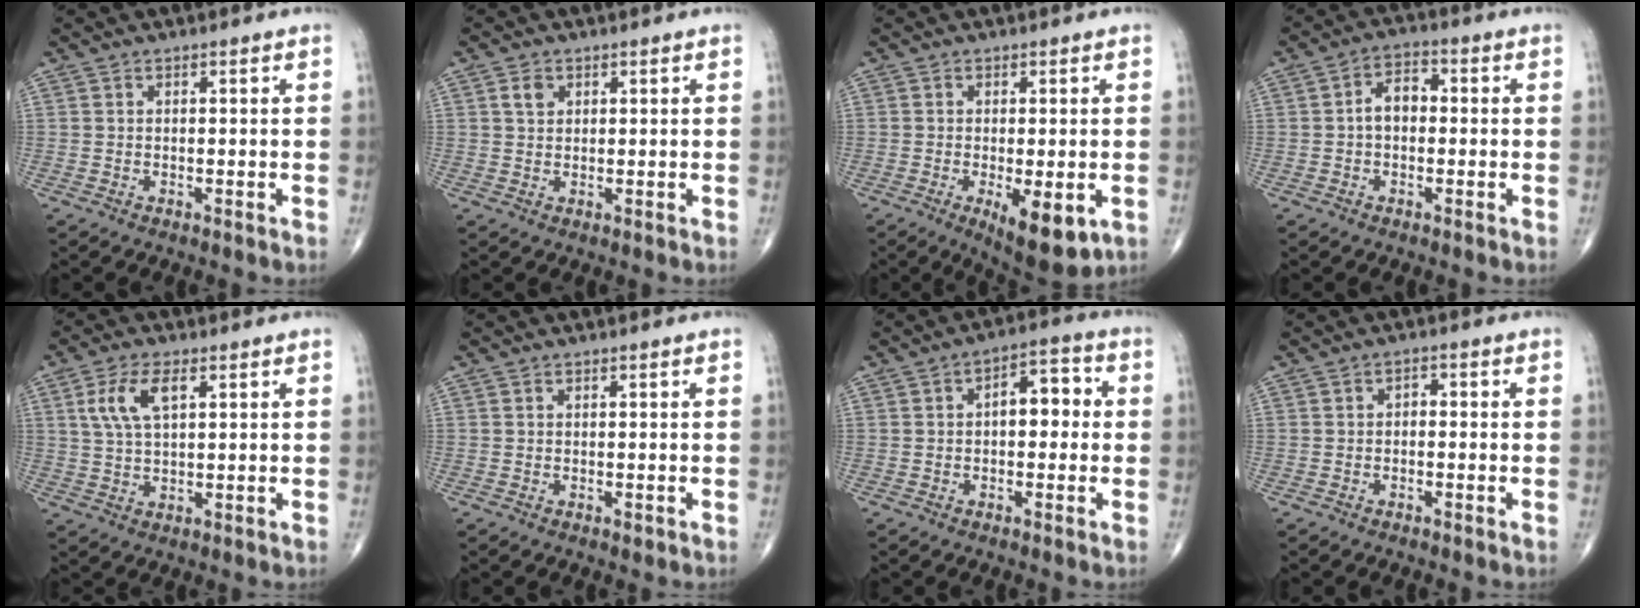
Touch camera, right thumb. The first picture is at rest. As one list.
[{"total": 2.4, "force": [1.0, 1.8, 1.3], "torque": [-0.019, 0.000, 0.018]}, {"total": 9.4, "force": [-3.0, 3.4, 8.2], "torque": [-0.111, -0.019, -0.039]}, {"total": 5.2, "force": [-0.2, 3.5, 3.9], "torque": [-0.056, 0.022, -0.013]}, {"total": 7.3, "force": [2.6, 3.3, 6.0], "torque": [-0.126, 0.000, 0.053]}, {"total": 0.6, "force": [-0.2, 0.3, 0.4], "torque": [-0.001, -0.001, -0.002]}, {"total": 7.3, "force": [0.5, 4.0, 6.0], "torque": [-0.060, 0.026, -0.003]}, {"total": 1.6, "force": [-0.3, 1.1, 1.1], "torque": [-0.008, 0.009, -0.010]}]